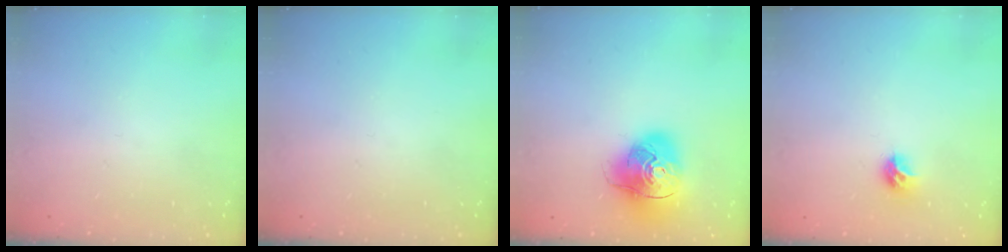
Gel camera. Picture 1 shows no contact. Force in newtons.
{"total": 0.0}
{"total": 13.7, "press": 13.6, "slide": 1.7}
{"total": 7.5, "press": 7.4, "slide": 0.7}